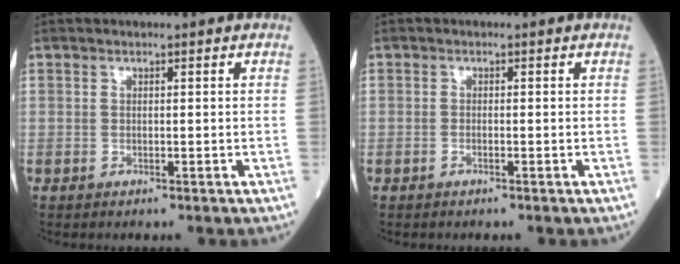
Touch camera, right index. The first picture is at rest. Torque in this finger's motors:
{"motor_torque": [-0.20, -0.09, -0.13, -0.03]}